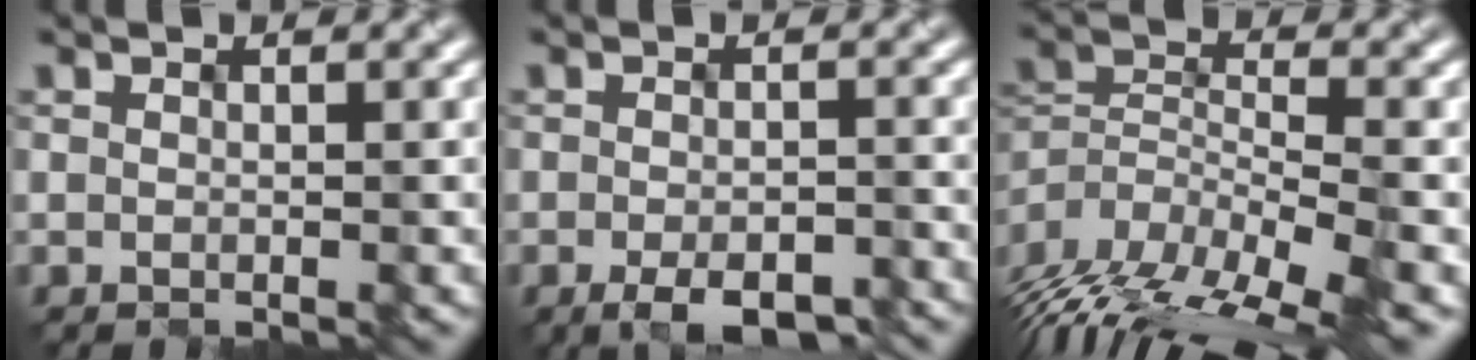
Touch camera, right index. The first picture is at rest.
{"total": 3.8, "force": [-2.4, 1.4, 2.5], "torque": [-0.038, -0.004, -0.033]}
{"total": 13.5, "force": [-9.9, 5.7, 7.1], "torque": [-0.127, 0.000, -0.138]}